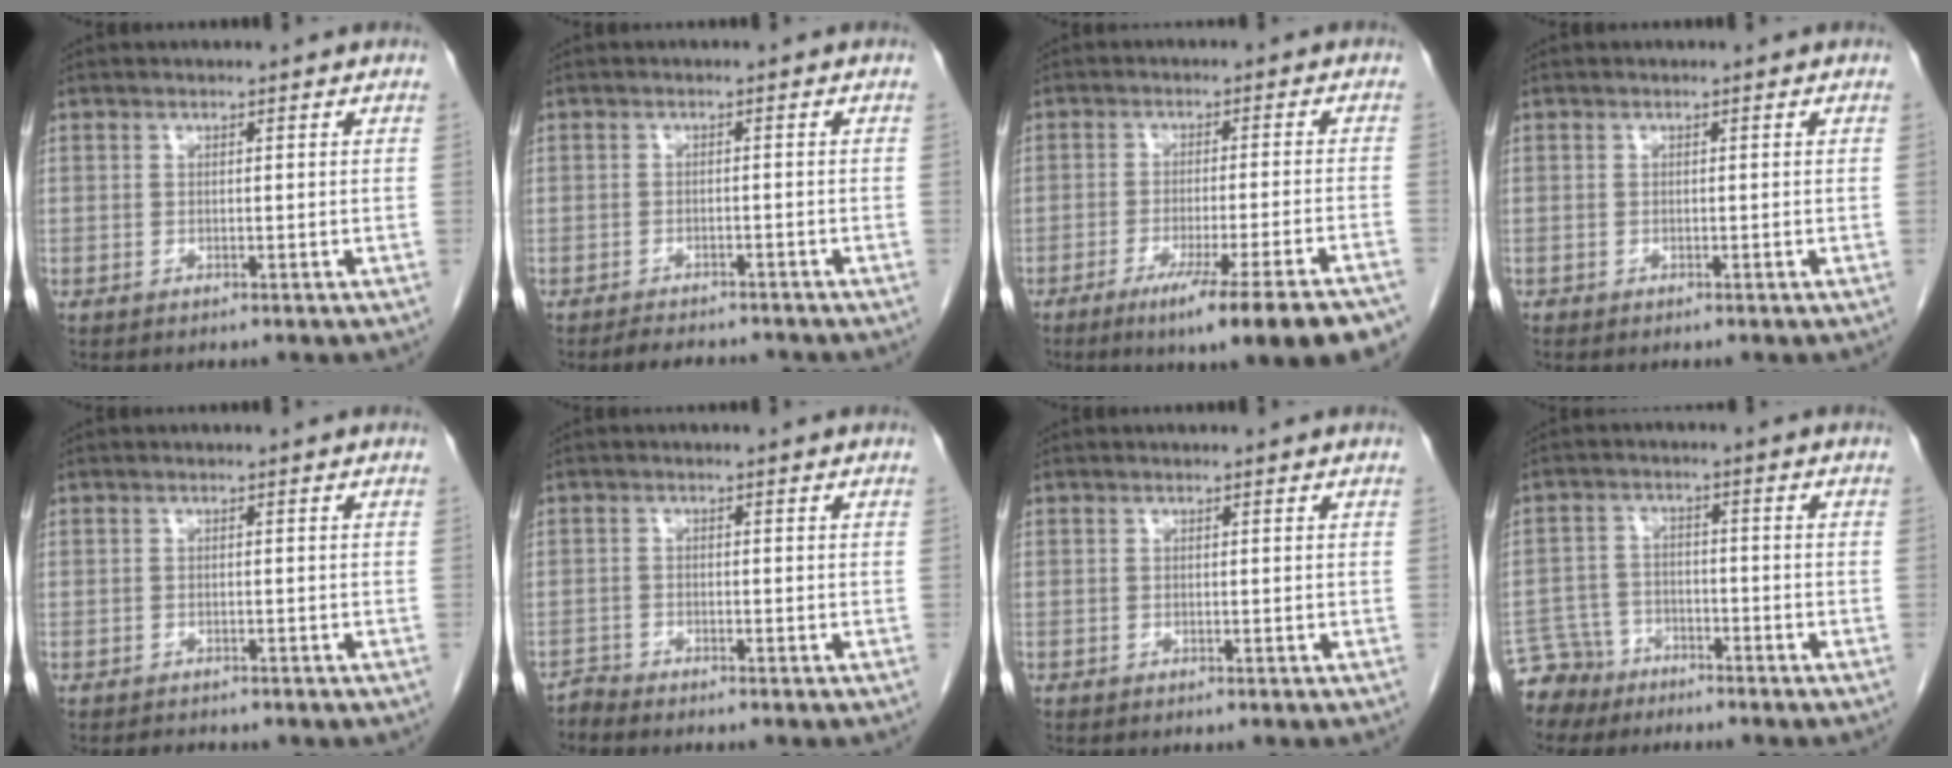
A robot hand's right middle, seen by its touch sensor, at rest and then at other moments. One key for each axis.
{"total": 4.8, "fx": -4.4, "fy": 1.3, "fz": 1.3, "tx": -0.015, "ty": -0.006, "tz": -0.063}
{"total": 16.8, "fx": -12.6, "fy": -0.3, "fz": 11.1, "tx": -0.101, "ty": -0.024, "tz": -0.180}
{"total": 0.0}
{"total": 2.8, "fx": -2.3, "fy": 1.2, "fz": 1.1, "tx": -0.022, "ty": -0.004, "tz": -0.020}
{"total": 1.6, "fx": -1.5, "fy": -0.2, "fz": -0.6, "tx": 0.017, "ty": -0.008, "tz": -0.031}
{"total": 0.0}
{"total": 6.0, "fx": -4.9, "fy": 3.4, "fz": -0.3, "tx": 0.004, "ty": -0.003, "tz": -0.094}